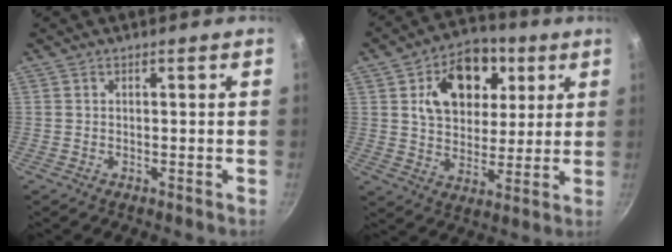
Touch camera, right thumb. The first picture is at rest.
{"total": 16.4, "force": [5.4, 11.6, 10.3], "torque": [-0.119, -0.007, 0.080]}